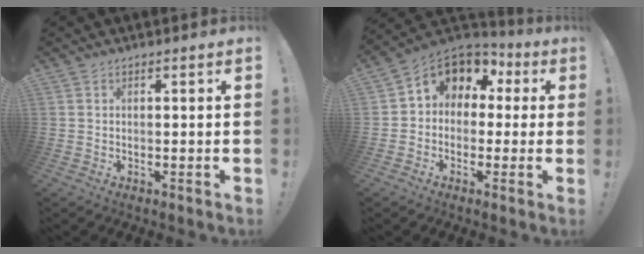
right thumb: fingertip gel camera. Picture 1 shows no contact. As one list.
[{"total": 7.7, "force": [2.1, 6.5, 3.5], "torque": [-0.061, -0.009, 0.046]}]